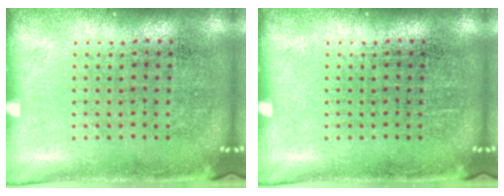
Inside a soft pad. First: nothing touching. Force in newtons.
{"total": 0.0}